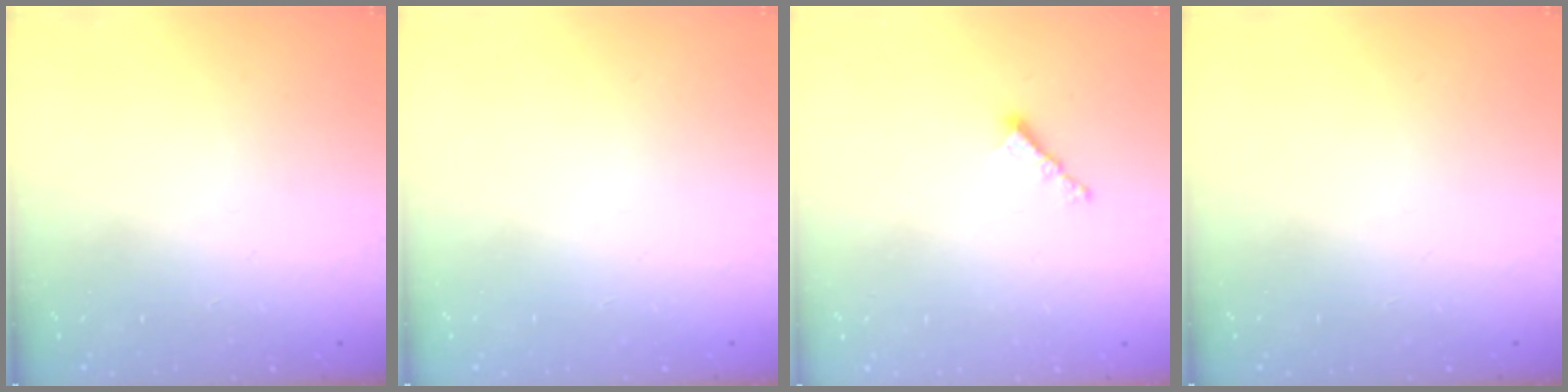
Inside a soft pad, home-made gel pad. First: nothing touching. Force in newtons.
{"total": 0.0}
{"total": 3.4, "press": 3.4, "slide": 0.4}
{"total": 0.0}